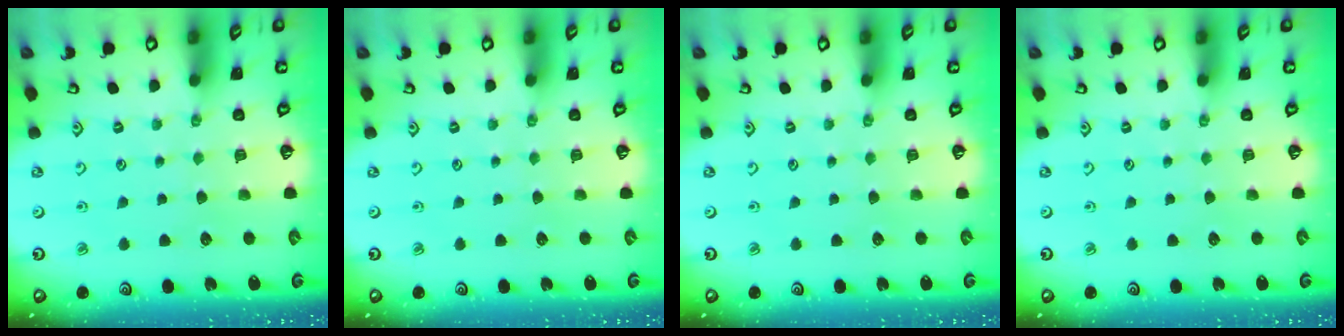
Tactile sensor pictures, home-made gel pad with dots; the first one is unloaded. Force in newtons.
{"total": 0.0}
{"total": 0.0}
{"total": 0.0}